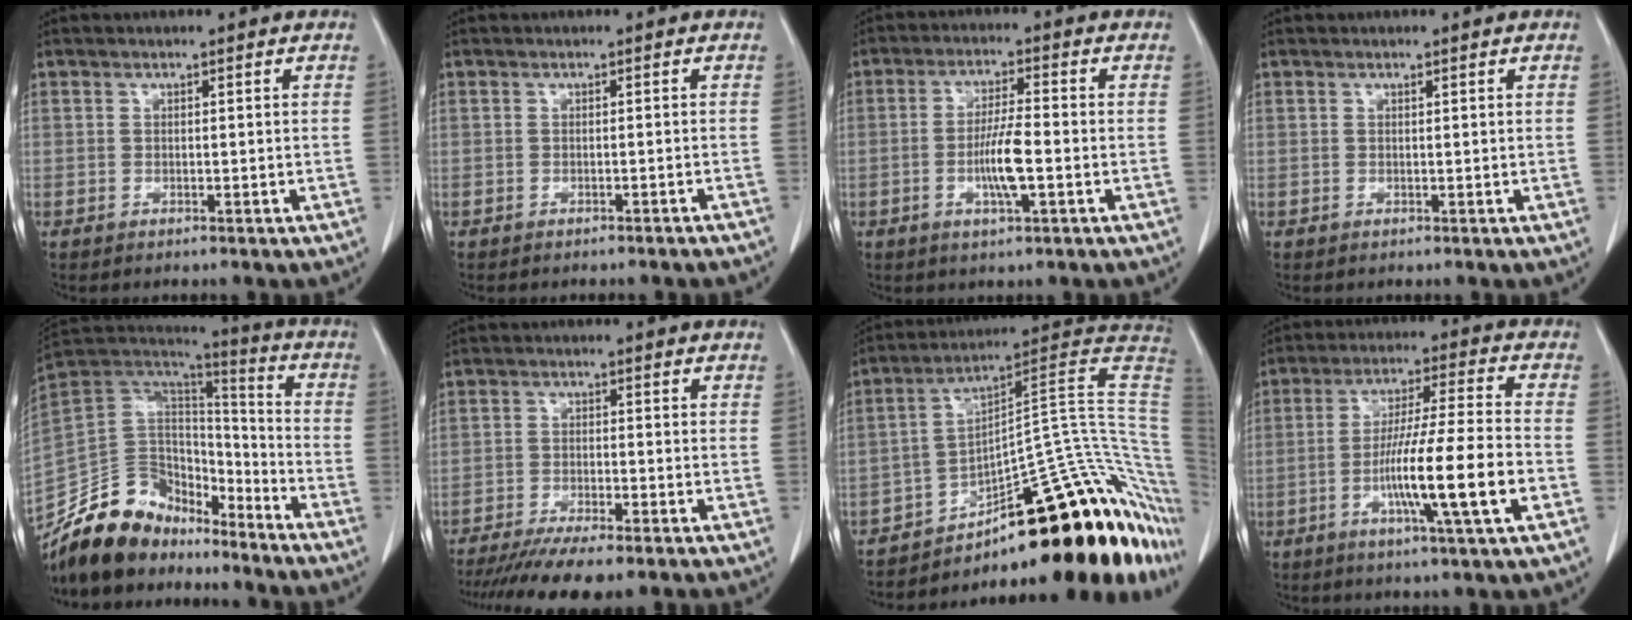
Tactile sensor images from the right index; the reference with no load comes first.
{"total": 3.9, "force": [-3.6, 0.3, 1.3], "torque": [-0.019, -0.007, -0.040]}
{"total": 6.4, "force": [-1.6, 0.7, 6.1], "torque": [-0.119, -0.001, -0.028]}
{"total": 0.0}
{"total": 18.3, "force": [-15.6, 7.9, 5.7], "torque": [-0.096, 0.056, -0.267]}
{"total": 9.8, "force": [-7.8, 1.2, 5.9], "torque": [-0.090, -0.017, -0.124]}
{"total": 32.2, "force": [-13.5, 7.8, 28.2], "torque": [-0.276, 0.049, -0.177]}
{"total": 13.8, "force": [-4.2, -0.4, 13.1], "torque": [-0.232, -0.007, -0.075]}